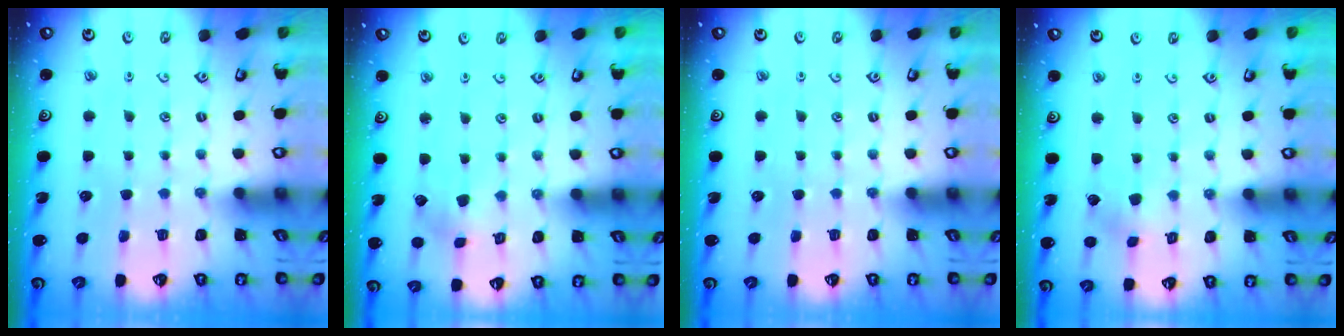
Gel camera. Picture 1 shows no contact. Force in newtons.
{"total": 2.6, "press": 2.6, "slide": 0.4}
{"total": 0.0}
{"total": 2.7, "press": 2.7, "slide": 0.3}